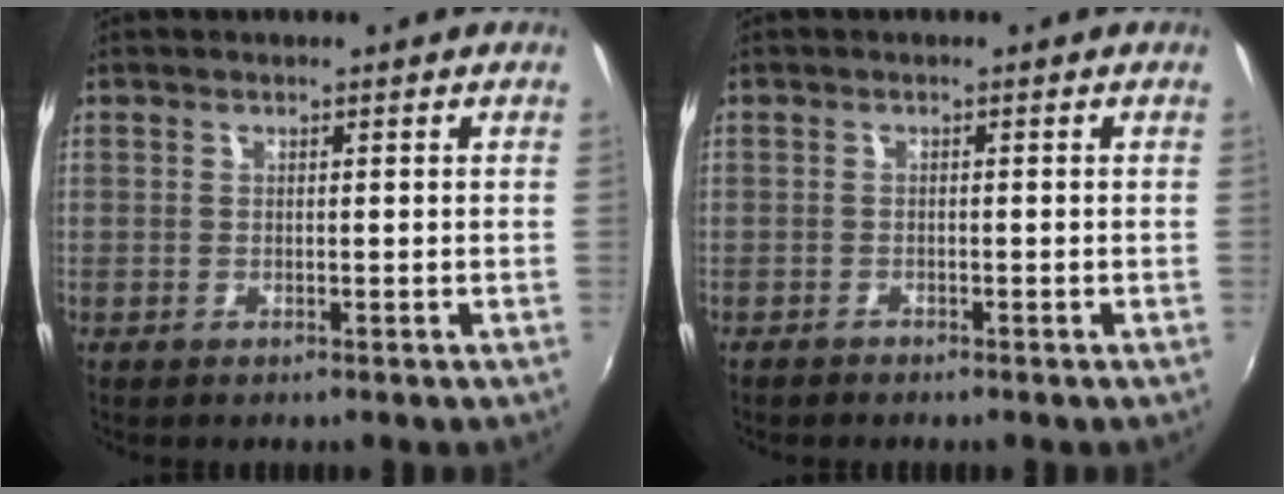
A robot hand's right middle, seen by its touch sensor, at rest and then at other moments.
{"total": 0.9, "force": [-0.9, 0.3, 0.0], "torque": [-0.004, 0.000, -0.018]}